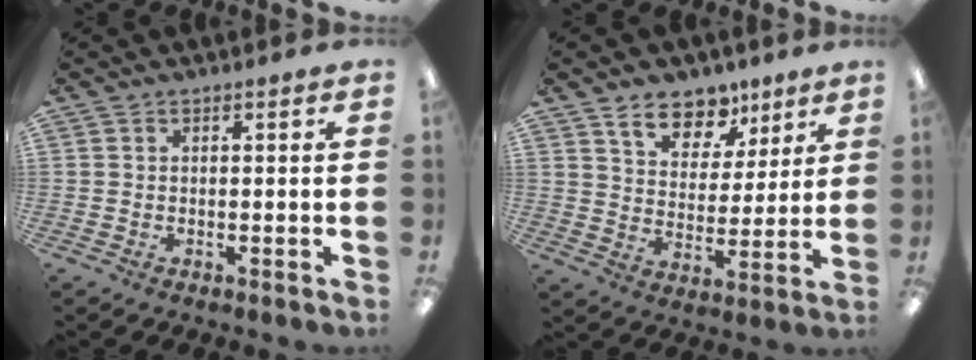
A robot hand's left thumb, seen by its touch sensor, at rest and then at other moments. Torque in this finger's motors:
{"motor_torque": [1.53, 0.87, 0.92, -0.74, 0.02]}